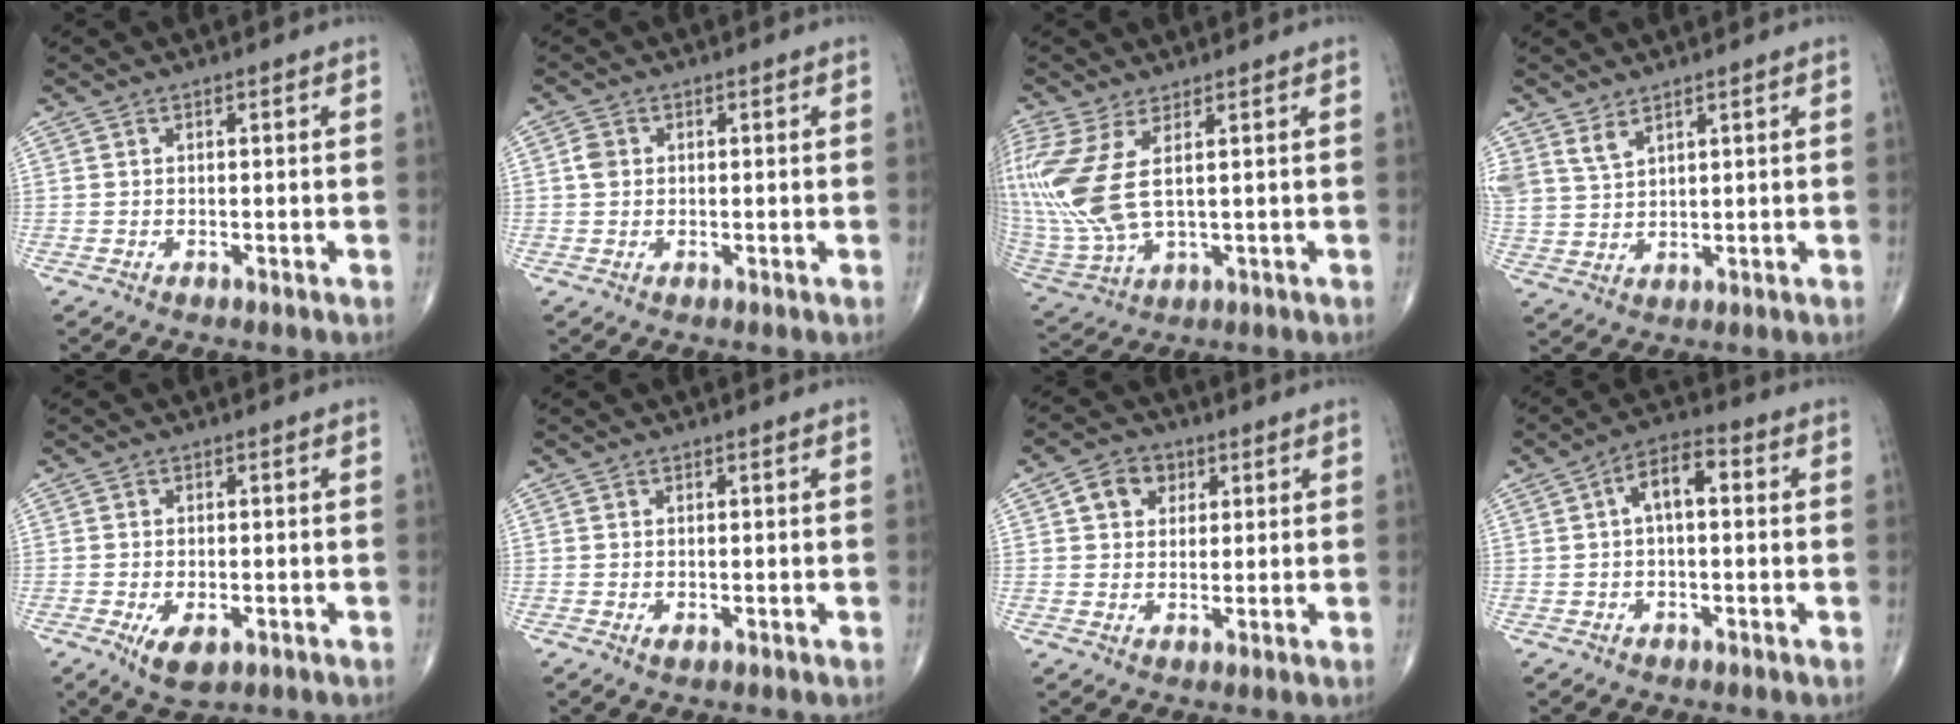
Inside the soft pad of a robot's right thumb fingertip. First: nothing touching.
{"total": 2.1, "force": [0.3, 1.8, 1.1], "torque": [-0.017, 0.004, 0.003]}
{"total": 15.3, "force": [3.3, 6.3, 13.5], "torque": [-0.343, -0.016, 0.080]}
{"total": 4.1, "force": [3.2, 1.8, 1.9], "torque": [-0.032, -0.018, 0.071]}
{"total": 5.2, "force": [-2.0, 2.6, 4.0], "torque": [-0.066, -0.006, -0.028]}
{"total": 0.9, "force": [-0.2, 0.6, 0.7], "torque": [-0.011, -0.002, -0.003]}
{"total": 5.7, "force": [2.0, 4.7, 2.7], "torque": [-0.017, 0.001, 0.030]}
{"total": 6.7, "force": [0.9, 3.2, 5.8], "torque": [-0.092, 0.026, 0.008]}